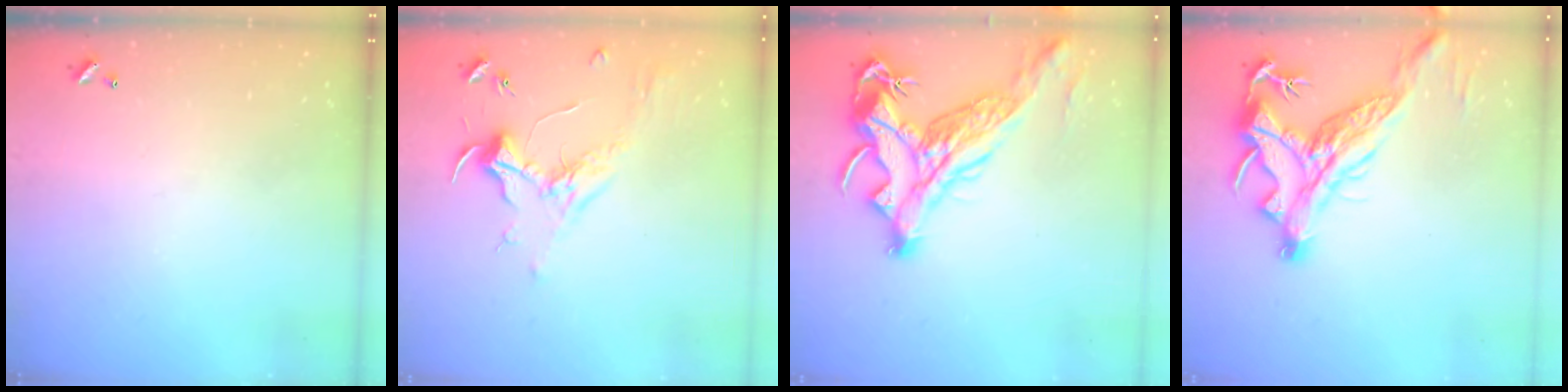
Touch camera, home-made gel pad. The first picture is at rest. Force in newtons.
{"total": 1.9, "press": 1.7, "slide": 0.7}
{"total": 9.2, "press": 8.8, "slide": 2.6}
{"total": 4.7, "press": 4.5, "slide": 1.2}